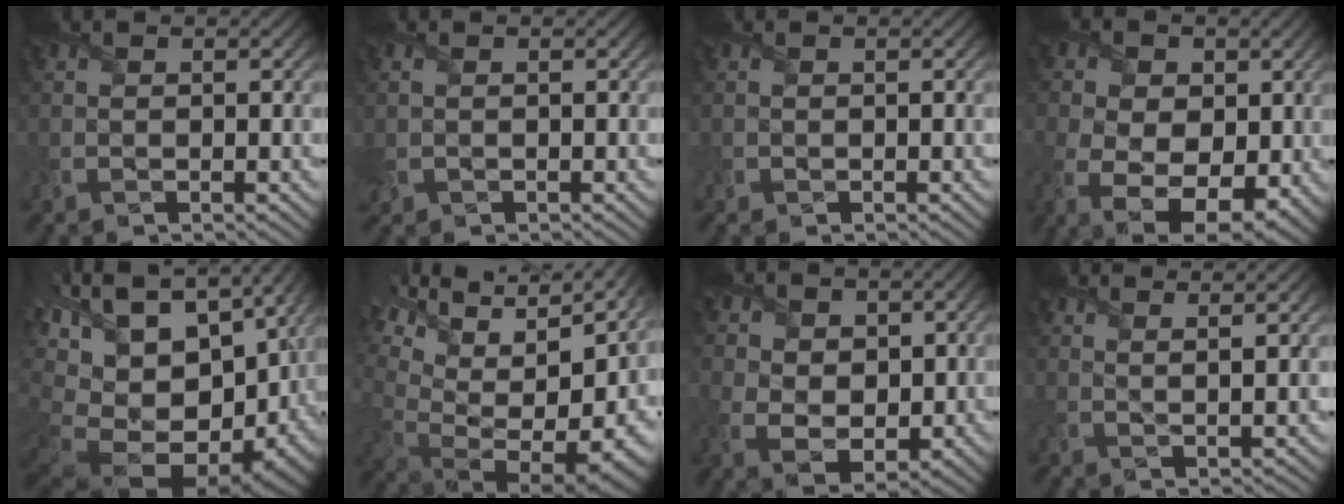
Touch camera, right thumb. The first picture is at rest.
{"total": 1.1, "force": [0.1, 0.9, 0.7], "torque": [-0.027, 0.001, 0.003]}
{"total": 0.5, "force": [0.0, 0.4, -0.3], "torque": [0.000, -0.003, -0.002]}
{"total": 12.0, "force": [-2.0, 8.4, 8.3], "torque": [-0.176, -0.026, -0.016]}
{"total": 19.3, "force": [-1.6, 11.8, 15.2], "torque": [-0.302, -0.018, 0.023]}
{"total": 17.5, "force": [3.1, 9.9, 14.2], "torque": [-0.259, 0.017, 0.111]}
{"total": 6.4, "force": [1.1, 4.9, 4.0], "torque": [-0.116, -0.012, 0.024]}
{"total": 4.8, "force": [3.9, 0.1, 2.9], "torque": [-0.038, -0.001, 0.056]}